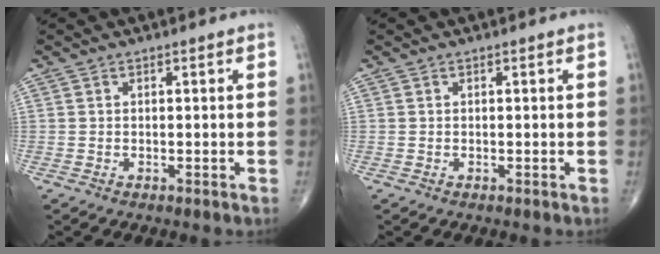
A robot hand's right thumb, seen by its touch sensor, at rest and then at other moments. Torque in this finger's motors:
{"motor_torque": [0.06, 0.06, 0.00, 0.00, 0.01]}